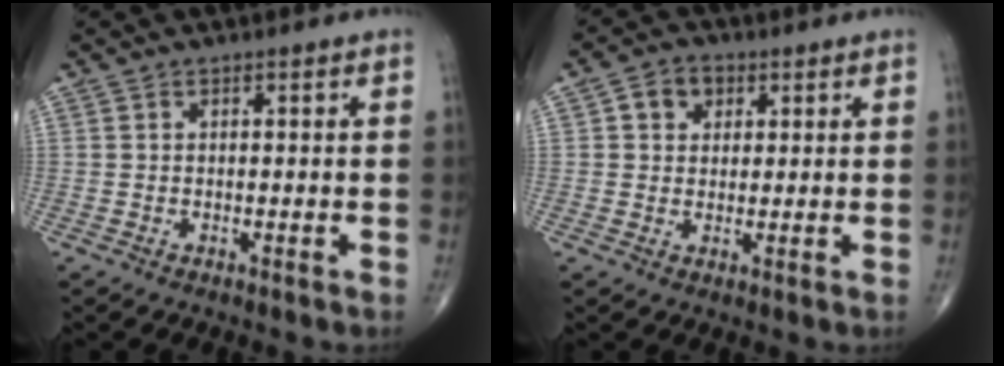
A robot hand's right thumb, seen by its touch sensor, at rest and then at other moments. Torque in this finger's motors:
{"motor_torque": [-0.27, 0.27, 0.04, 0.02, 0.04]}